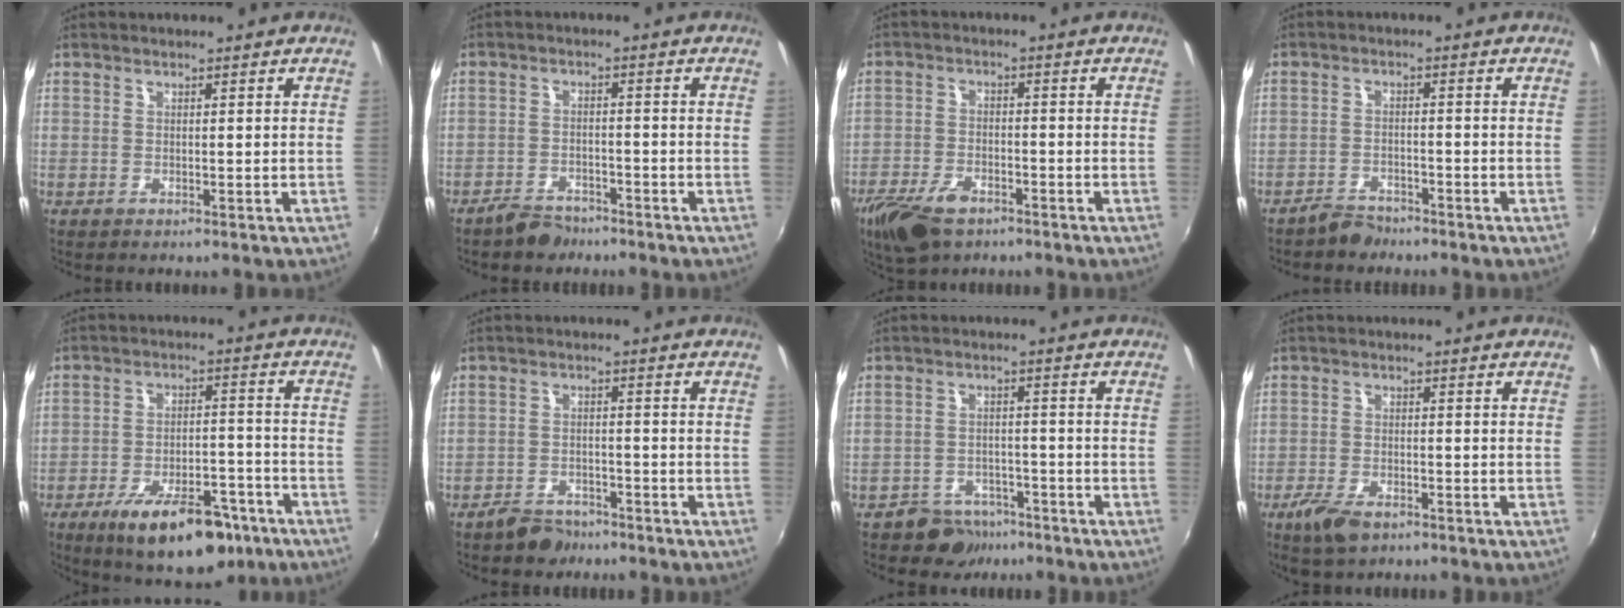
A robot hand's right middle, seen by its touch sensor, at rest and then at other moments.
{"total": 4.6, "force": [-4.0, 2.0, 1.1], "torque": [-0.037, 0.005, -0.065]}
{"total": 10.1, "force": [-6.7, 4.9, 5.7], "torque": [-0.143, -0.017, -0.124]}
{"total": 3.5, "force": [-3.3, 1.3, 0.5], "torque": [-0.022, 0.005, -0.056]}
{"total": 16.4, "force": [-10.7, 6.5, 10.6], "torque": [-0.175, 0.000, -0.149]}
{"total": 5.0, "force": [-4.2, 2.4, 1.2], "torque": [-0.039, 0.007, -0.066]}
{"total": 6.0, "force": [-4.7, 3.8, 0.6], "torque": [-0.025, 0.020, -0.069]}
{"total": 6.0, "force": [-4.1, 2.6, 3.5], "torque": [-0.094, -0.012, -0.075]}